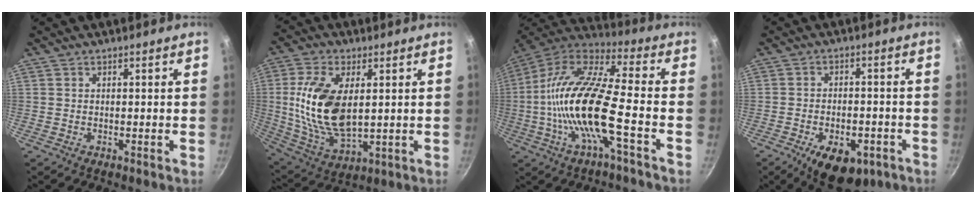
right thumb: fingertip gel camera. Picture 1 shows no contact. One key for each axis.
{"total": 17.0, "fx": 2.2, "fy": 9.1, "fz": 14.2, "tx": -0.272, "ty": -0.011, "tz": 0.050}
{"total": 19.6, "fx": -4.4, "fy": 5.2, "fz": 18.3, "tx": -0.348, "ty": 0.040, "tz": -0.102}
{"total": 12.0, "fx": -5.9, "fy": 6.5, "fz": 8.1, "tx": -0.095, "ty": 0.018, "tz": -0.073}